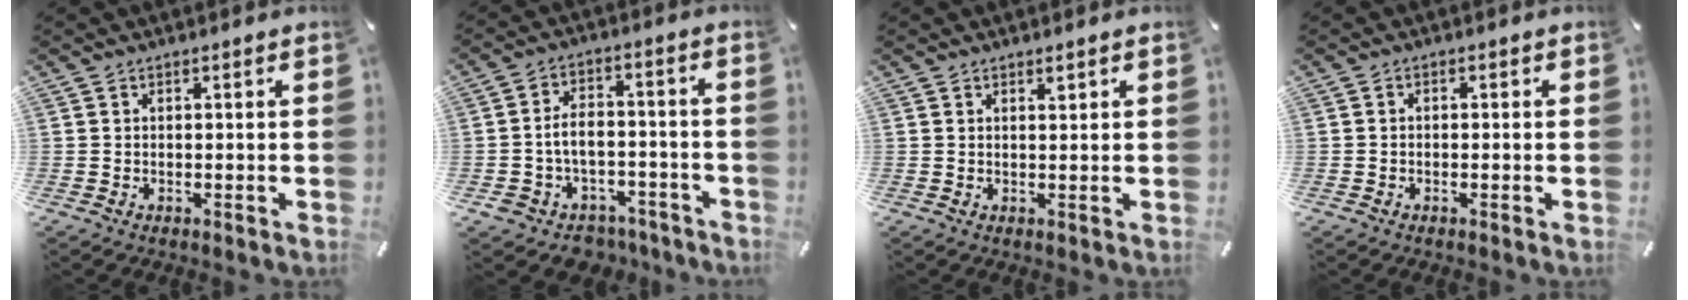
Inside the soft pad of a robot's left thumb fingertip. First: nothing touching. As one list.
[{"total": 7.8, "force": [-2.2, 6.5, 3.7], "torque": [-0.081, 0.023, -0.038]}, {"total": 1.1, "force": [0.7, 0.5, 0.5], "torque": [-0.004, -0.003, 0.012]}, {"total": 1.2, "force": [-0.8, 0.8, 0.4], "torque": [-0.006, 0.006, -0.018]}]